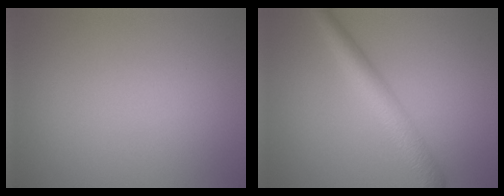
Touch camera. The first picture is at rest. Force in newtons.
{"total": 4.1, "press": 4.1, "slide": 0.1}